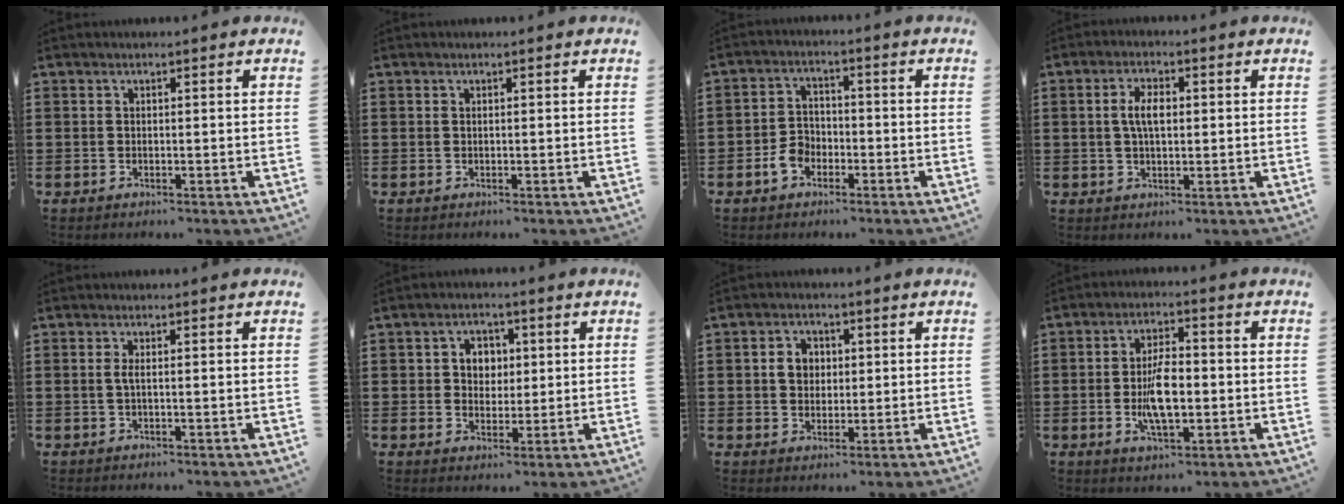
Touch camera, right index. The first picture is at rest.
{"total": 0.0}
{"total": 4.1, "force": [-2.0, 3.0, 2.0], "torque": [-0.061, 0.002, -0.045]}
{"total": 4.4, "force": [0.4, 2.0, 3.9], "torque": [-0.086, 0.005, 0.003]}
{"total": 1.2, "force": [-0.1, 0.1, 1.2], "torque": [-0.032, -0.004, -0.005]}
{"total": 3.8, "force": [0.5, 3.3, 1.9], "torque": [-0.050, 0.013, 0.004]}
{"total": 3.7, "force": [0.5, 3.1, 2.1], "torque": [-0.051, 0.013, 0.005]}
{"total": 7.9, "force": [-1.2, 3.3, 7.1], "torque": [-0.149, -0.003, -0.026]}